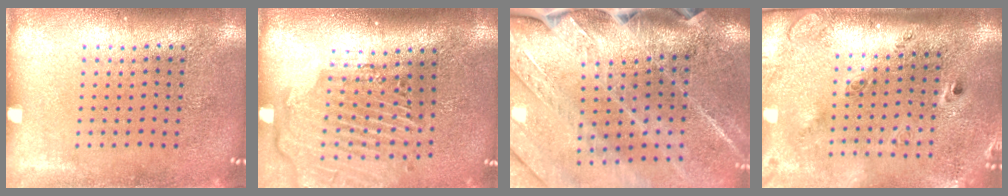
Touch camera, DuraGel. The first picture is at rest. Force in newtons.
{"total": 2.8, "press": 2.3, "slide": 1.6}
{"total": 3.9, "press": 3.3, "slide": 2.1}
{"total": 2.8, "press": 1.9, "slide": 2.0}